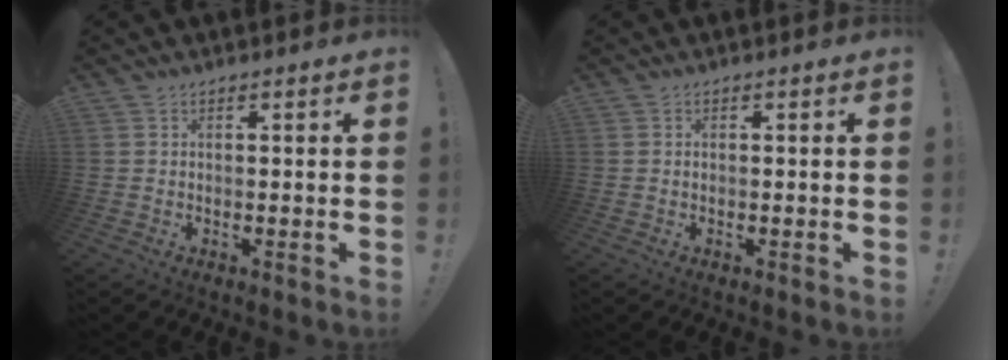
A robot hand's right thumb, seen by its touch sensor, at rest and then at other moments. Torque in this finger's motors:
{"motor_torque": [0.23, 0.08, -0.10, 0.17, 0.02]}